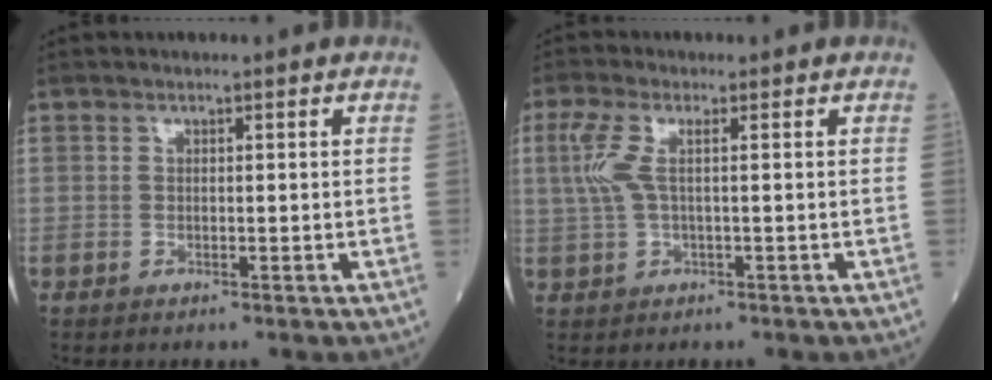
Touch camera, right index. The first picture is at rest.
{"total": 4.2, "force": [0.7, 0.9, 4.0], "torque": [-0.113, 0.014, 0.015]}